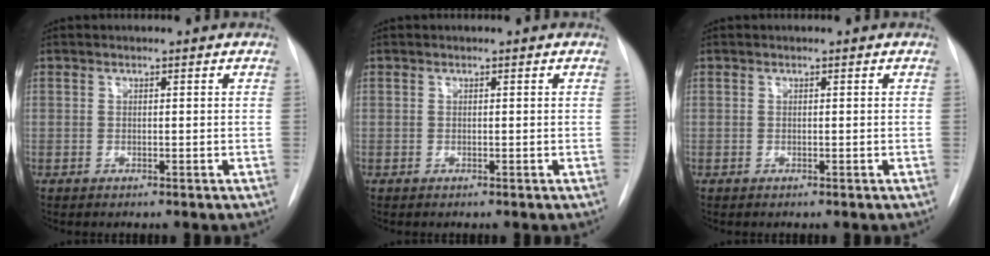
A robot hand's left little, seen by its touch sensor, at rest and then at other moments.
{"total": 0.0}
{"total": 0.0}